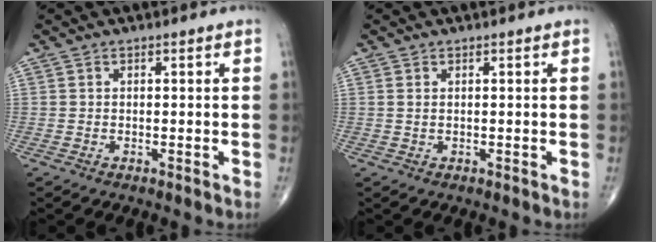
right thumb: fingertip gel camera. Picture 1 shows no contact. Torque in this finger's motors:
{"motor_torque": [0.21, -0.27, 0.33, 0.06, -0.03]}